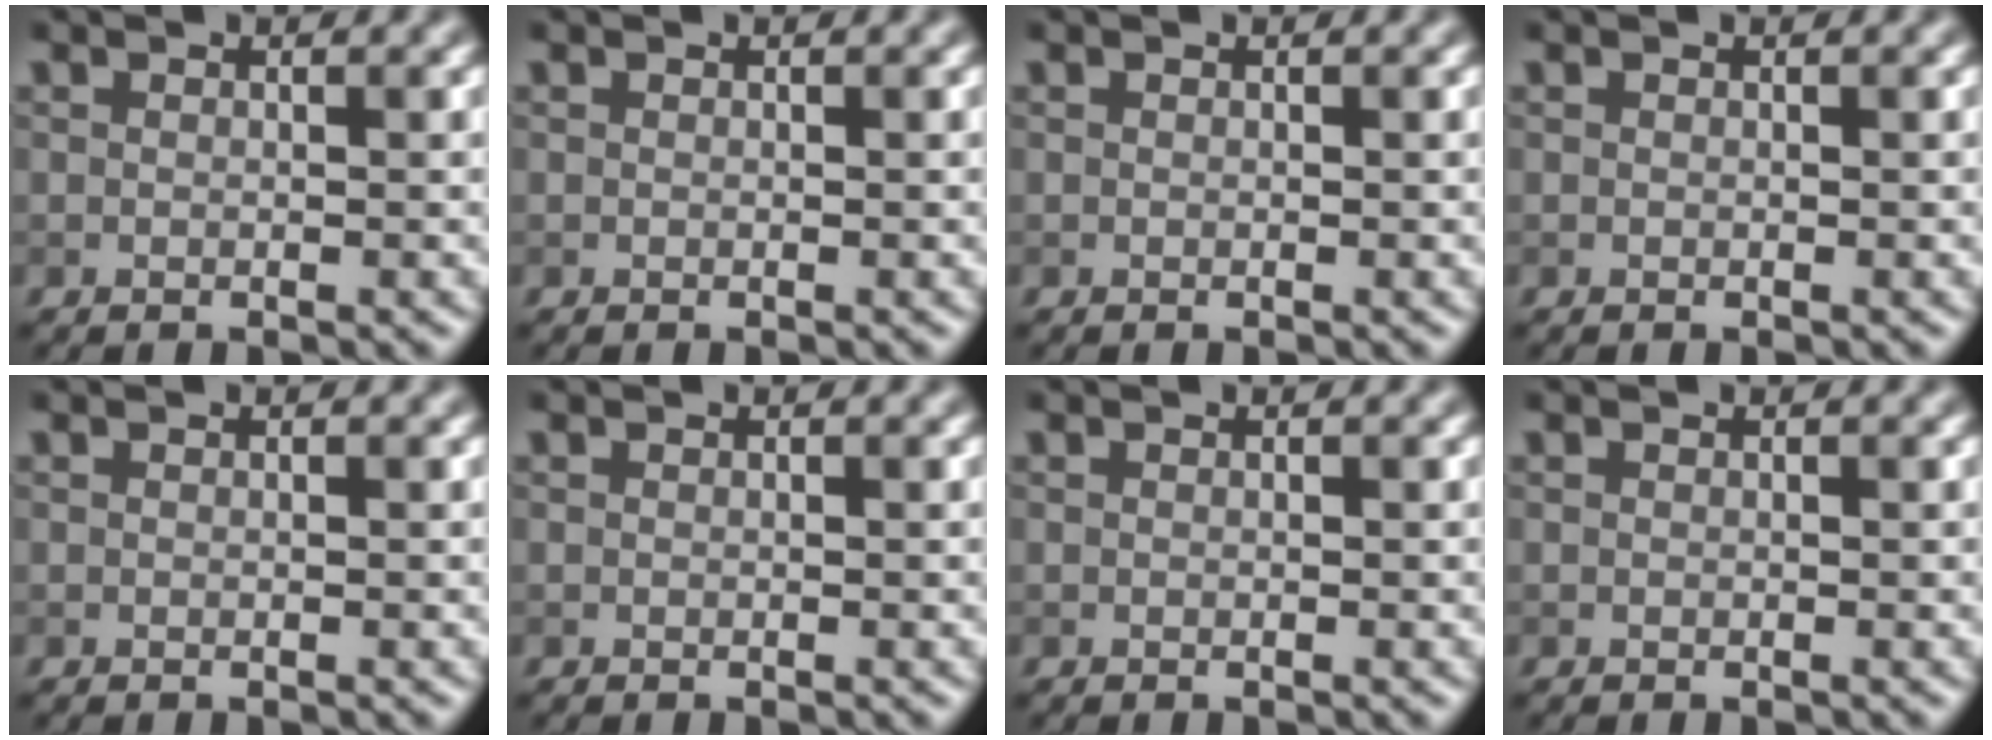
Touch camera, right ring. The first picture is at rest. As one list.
[{"total": 0.0}, {"total": 0.0}, {"total": 0.0}, {"total": 0.0}, {"total": 0.0}, {"total": 0.0}, {"total": 0.0}]